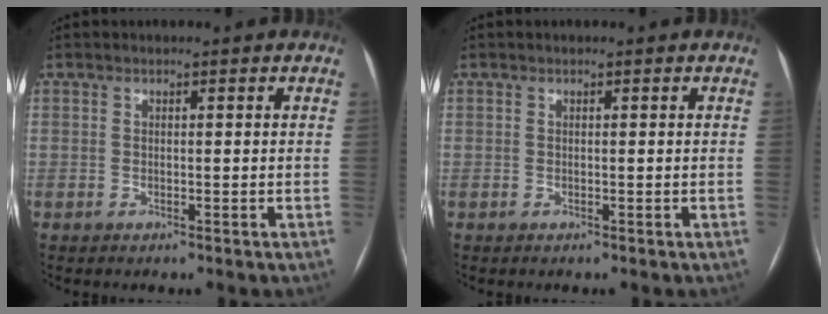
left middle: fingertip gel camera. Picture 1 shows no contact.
{"total": 0.0}